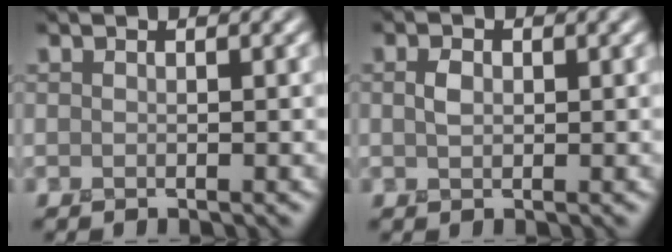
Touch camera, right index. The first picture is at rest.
{"total": 1.1, "force": [-0.2, 0.8, 0.7], "torque": [-0.013, -0.002, -0.006]}